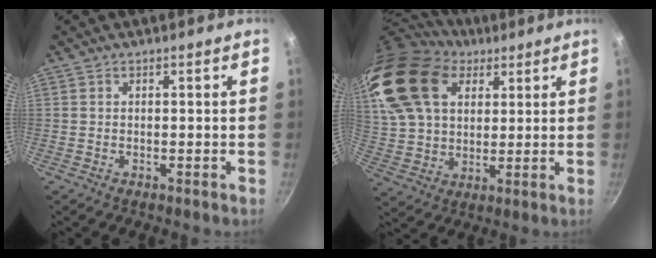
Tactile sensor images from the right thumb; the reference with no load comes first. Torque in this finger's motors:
{"motor_torque": [-0.27, 3.27, 1.31, 0.01, 0.54]}